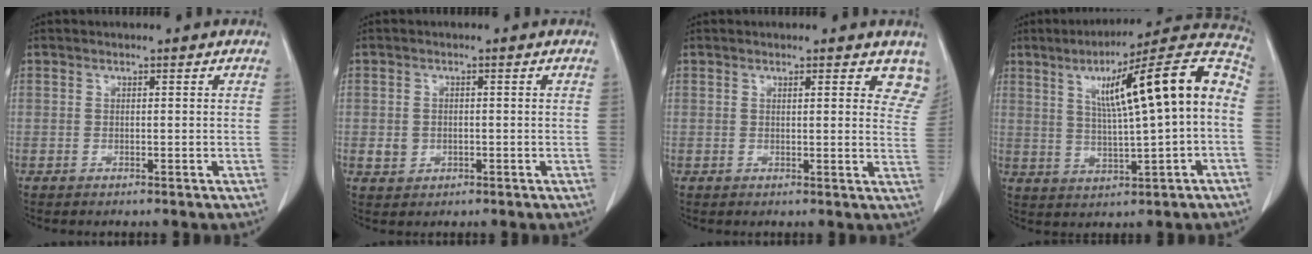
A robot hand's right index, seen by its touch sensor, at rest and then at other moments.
{"total": 2.4, "force": [-0.2, 2.1, 1.1], "torque": [-0.018, 0.005, 0.008]}
{"total": 7.1, "force": [5.9, 1.9, 3.3], "torque": [-0.021, -0.016, 0.046]}
{"total": 17.3, "force": [2.2, 1.5, 17.1], "torque": [-0.246, 0.038, 0.033]}